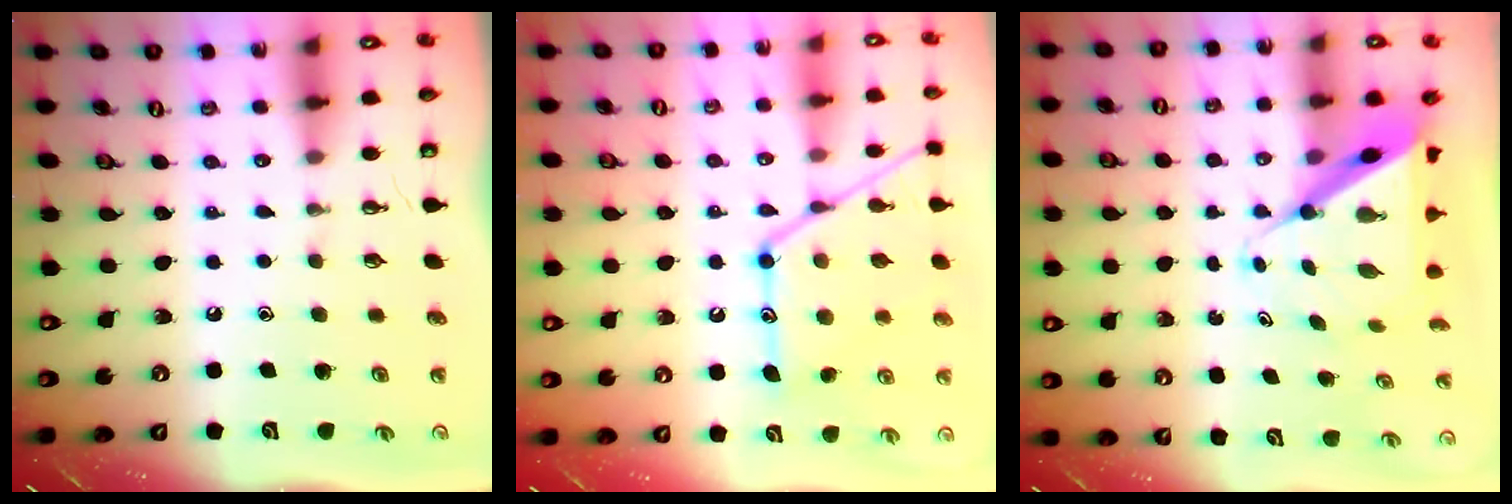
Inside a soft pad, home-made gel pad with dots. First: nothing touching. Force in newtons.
{"total": 17.9, "press": 17.8, "slide": 1.4}
{"total": 9.3, "press": 9.3, "slide": 0.8}